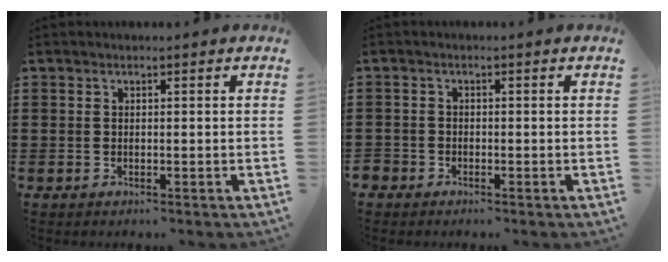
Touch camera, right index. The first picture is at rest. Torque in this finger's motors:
{"motor_torque": [-1.19, 0.94, -0.55, -0.21]}